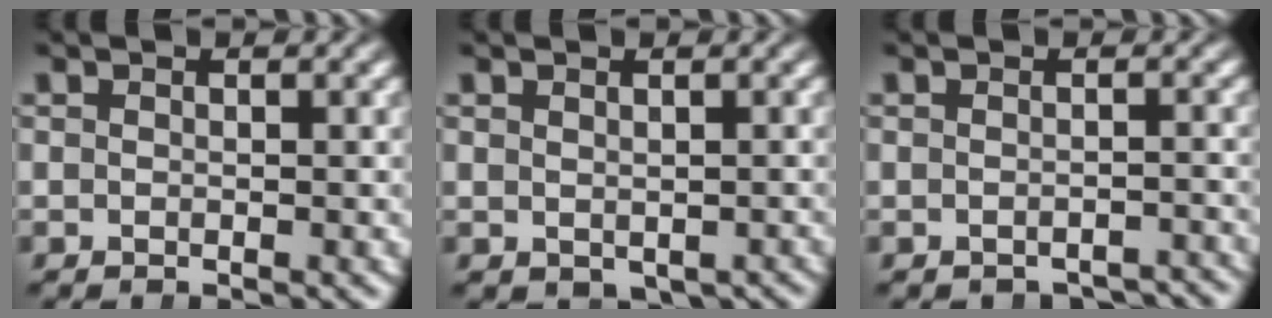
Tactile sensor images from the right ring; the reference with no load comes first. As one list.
[{"total": 1.2, "force": [-0.7, 0.7, 0.6], "torque": [-0.001, -0.011, 0.002]}, {"total": 2.7, "force": [-2.7, 0.3, 0.2], "torque": [-0.005, -0.011, -0.036]}]